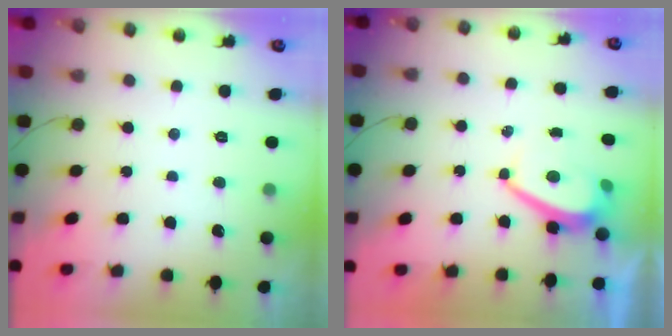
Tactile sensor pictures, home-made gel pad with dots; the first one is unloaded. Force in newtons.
{"total": 2.8, "press": 2.7, "slide": 0.5}